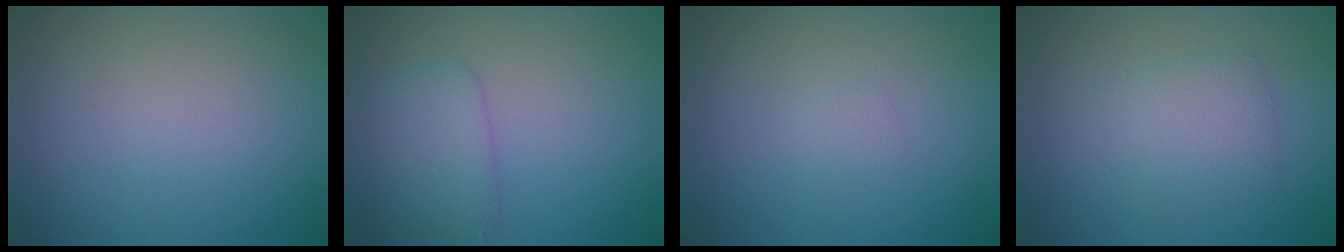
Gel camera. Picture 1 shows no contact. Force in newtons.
{"total": 2.8, "press": 2.8, "slide": 0.1}
{"total": 0.6, "press": 0.6, "slide": 0.0}
{"total": 2.7, "press": 2.7, "slide": 0.1}